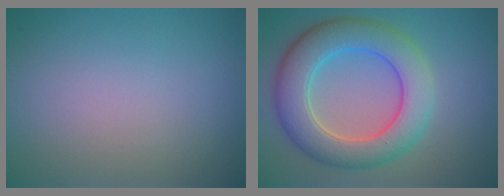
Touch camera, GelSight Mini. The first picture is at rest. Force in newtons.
{"total": 7.6, "press": 7.6, "slide": 0.6}